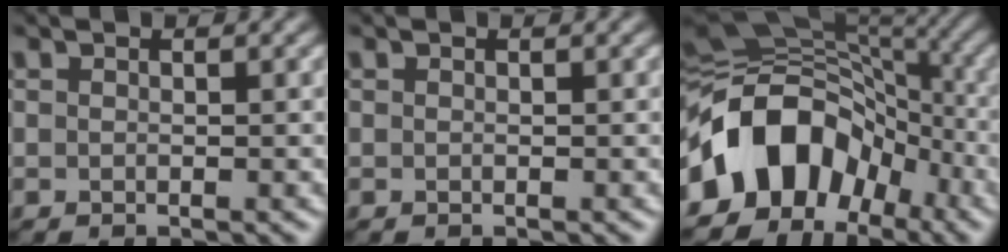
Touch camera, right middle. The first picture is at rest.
{"total": 0.0}
{"total": 12.6, "force": [-5.2, 8.9, 7.3], "torque": [-0.122, 0.022, -0.109]}